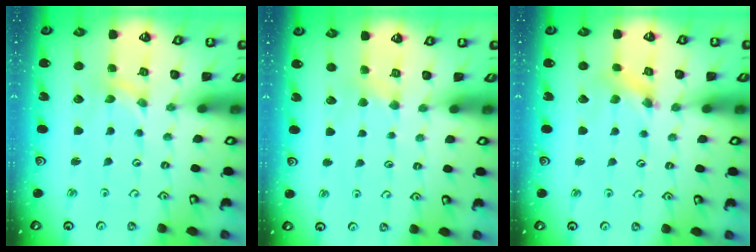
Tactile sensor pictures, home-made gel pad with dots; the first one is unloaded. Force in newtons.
{"total": 3.0, "press": 2.9, "slide": 0.5}
{"total": 2.0, "press": 2.0, "slide": 0.1}